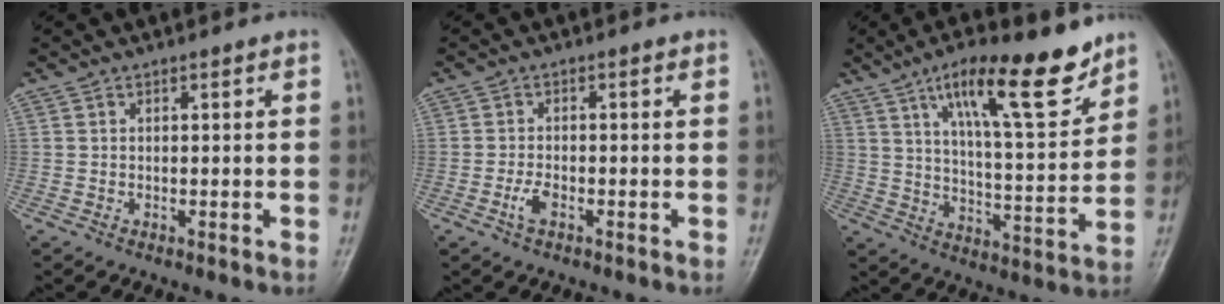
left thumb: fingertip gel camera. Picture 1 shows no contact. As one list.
[{"total": 2.5, "force": [-1.2, 1.2, 1.9], "torque": [-0.043, 0.007, -0.025]}, {"total": 17.4, "force": [10.9, 4.5, 12.7], "torque": [-0.176, -0.055, 0.182]}]